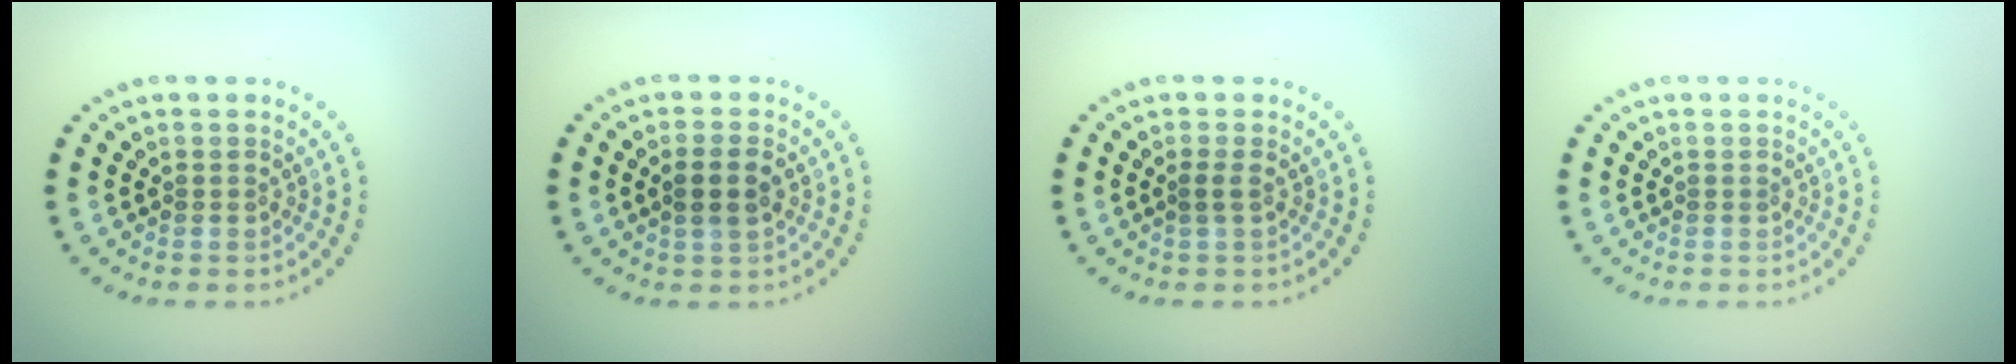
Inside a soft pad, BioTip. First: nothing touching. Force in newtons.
{"total": 2.3, "press": 2.2, "slide": 0.6}
{"total": 0.6, "press": 0.6, "slide": 0.2}
{"total": 0.0}